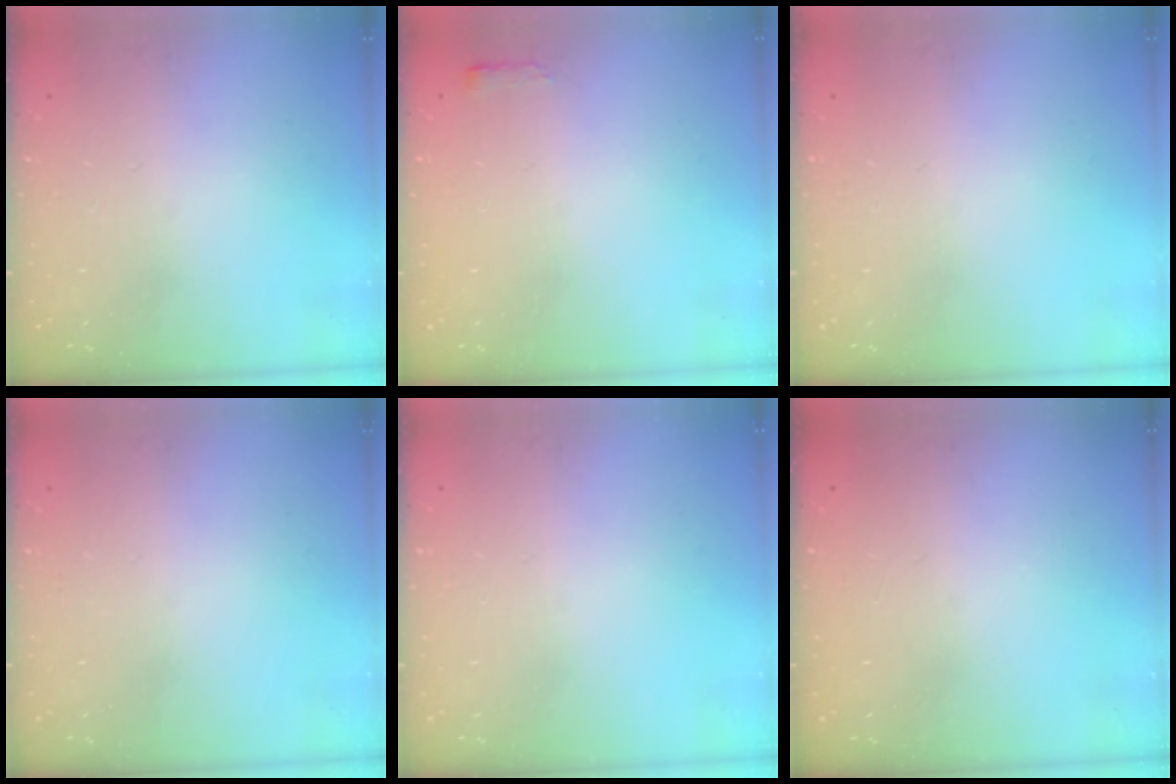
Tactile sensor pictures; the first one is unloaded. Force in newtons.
{"total": 2.4, "press": 2.4, "slide": 0.4}
{"total": 0.0}
{"total": 0.0}
{"total": 0.0}
{"total": 1.0, "press": 0.0, "slide": 1.0}